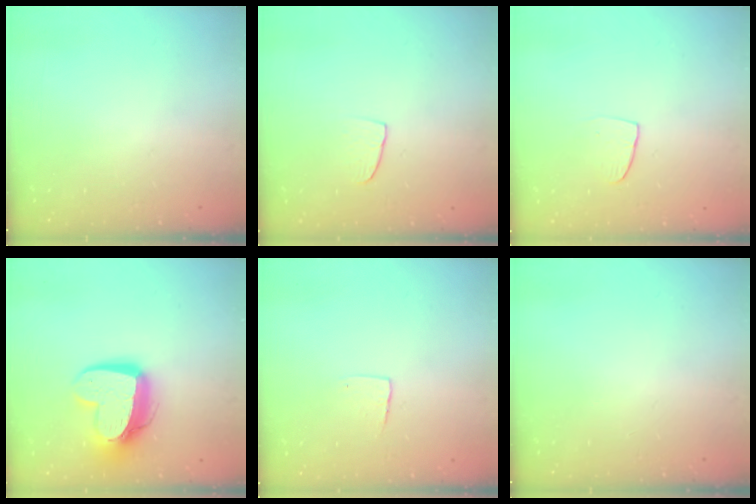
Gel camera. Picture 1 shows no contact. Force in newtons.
{"total": 5.9, "press": 5.9, "slide": 0.4}
{"total": 5.8, "press": 5.7, "slide": 0.4}
{"total": 14.9, "press": 14.9, "slide": 1.1}
{"total": 3.9, "press": 3.8, "slide": 0.3}
{"total": 0.0}